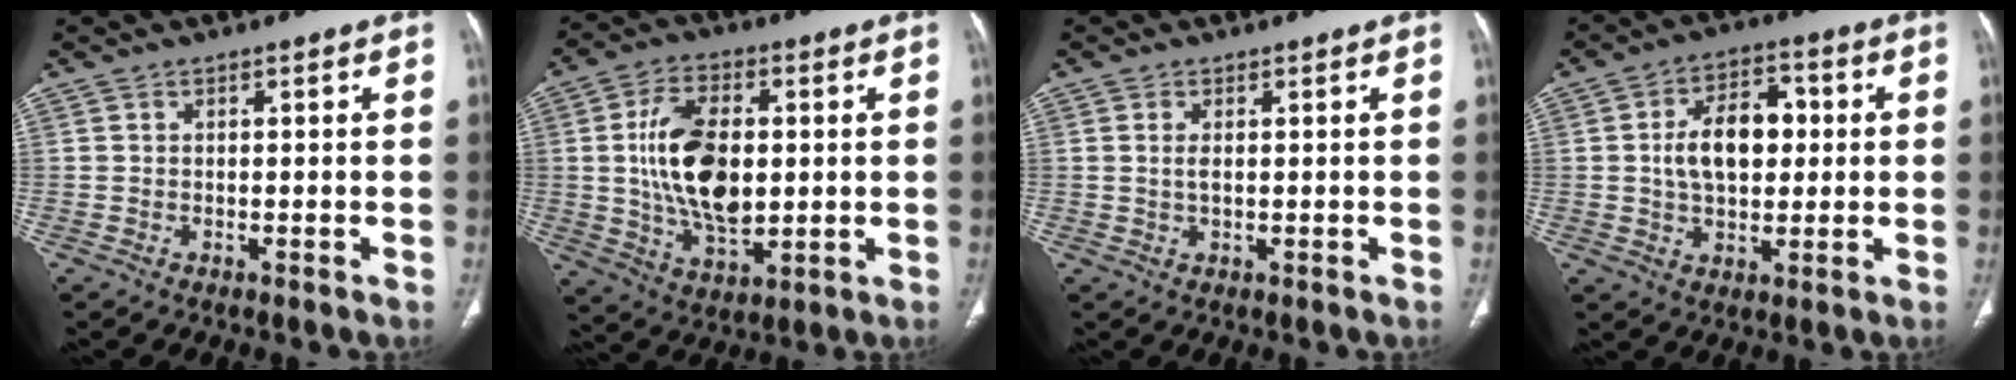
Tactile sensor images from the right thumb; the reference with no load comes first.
{"total": 15.8, "force": [1.2, 9.1, 12.9], "torque": [-0.219, -0.006, 0.026]}
{"total": 1.8, "force": [0.4, 0.8, 1.6], "torque": [-0.035, -0.002, 0.011]}
{"total": 11.9, "force": [1.1, 7.4, 9.3], "torque": [-0.132, 0.015, 0.018]}